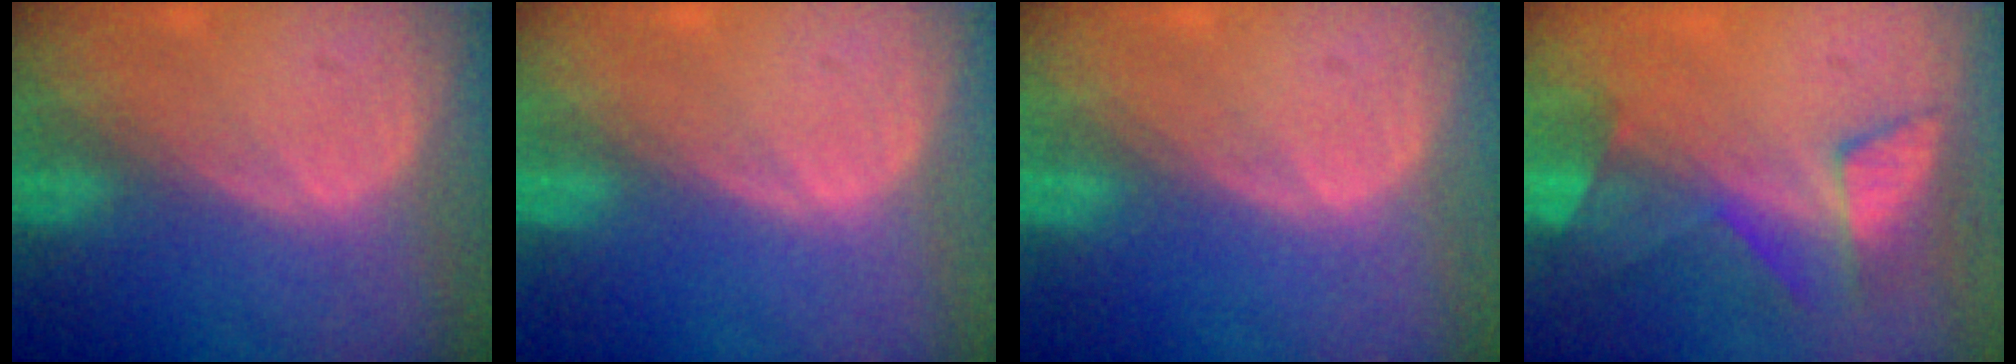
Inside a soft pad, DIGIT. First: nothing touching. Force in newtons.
{"total": 0.0}
{"total": 0.0}
{"total": 7.7, "press": 6.8, "slide": 3.6}